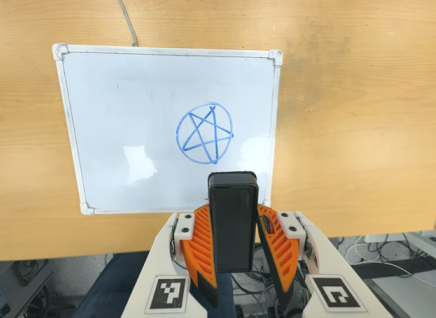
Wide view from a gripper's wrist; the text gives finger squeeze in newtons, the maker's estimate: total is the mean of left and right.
{"total": 5.0, "left": 4.6, "right": 5.4}